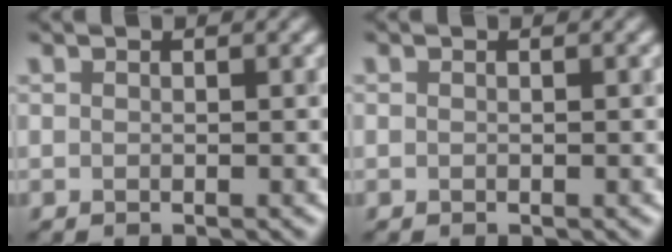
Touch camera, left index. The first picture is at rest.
{"total": 0.0}